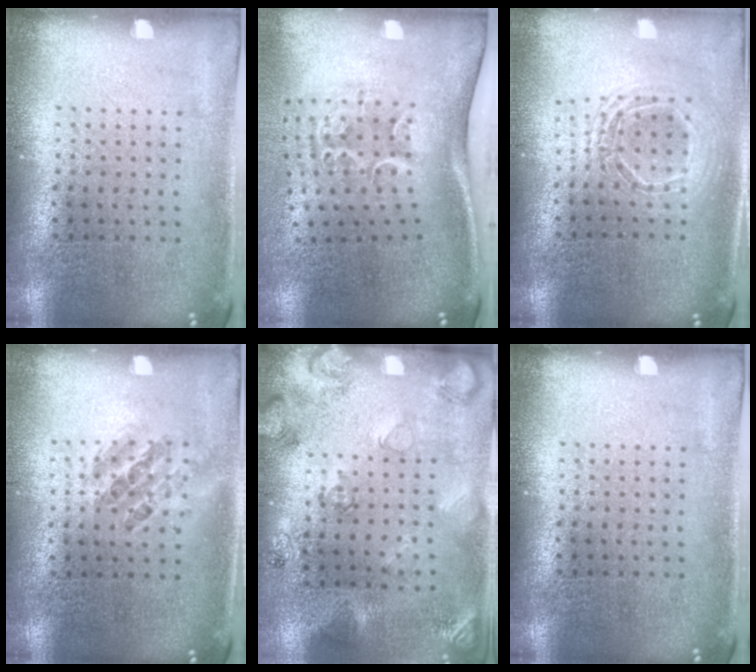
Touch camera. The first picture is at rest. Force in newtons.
{"total": 2.2, "press": 1.4, "slide": 1.7}
{"total": 1.6, "press": 1.4, "slide": 0.9}
{"total": 1.0, "press": 0.8, "slide": 0.5}
{"total": 2.5, "press": 1.8, "slide": 1.8}
{"total": 0.0}